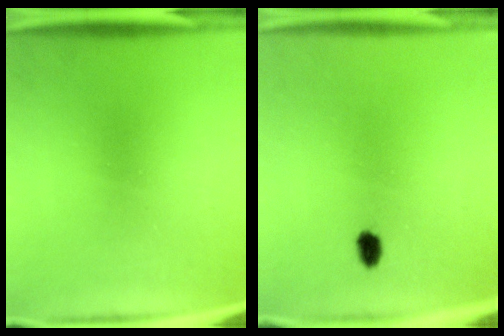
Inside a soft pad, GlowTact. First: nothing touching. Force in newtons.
{"total": 2.2}